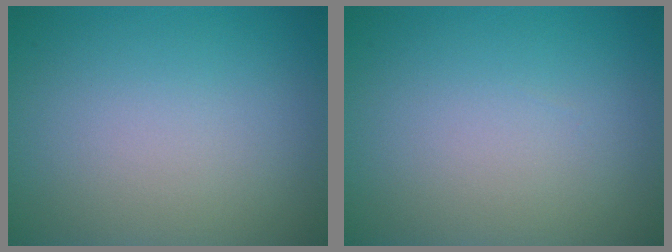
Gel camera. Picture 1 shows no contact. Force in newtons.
{"total": 0.0}